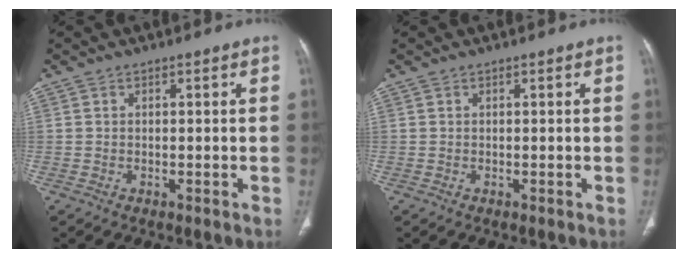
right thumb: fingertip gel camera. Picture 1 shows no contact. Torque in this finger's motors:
{"motor_torque": [0.00, 0.00, 0.00, 0.00, 0.00]}